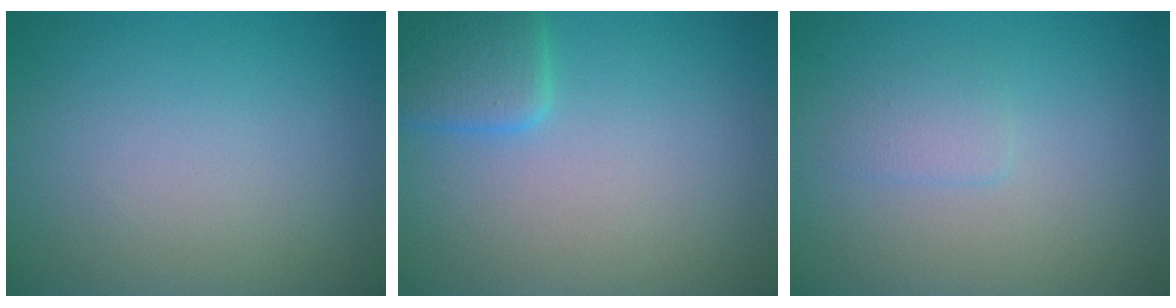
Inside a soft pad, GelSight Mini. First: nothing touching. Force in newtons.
{"total": 3.2, "press": 3.1, "slide": 0.2}
{"total": 1.2, "press": 1.2, "slide": 0.1}